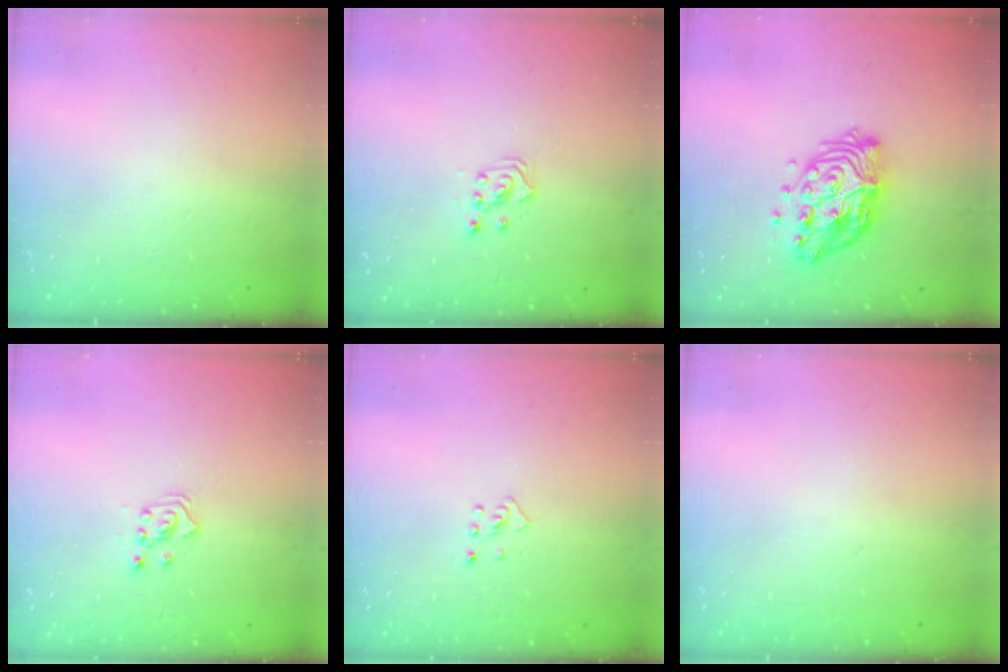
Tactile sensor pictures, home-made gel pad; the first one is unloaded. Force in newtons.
{"total": 2.9, "press": 2.9, "slide": 0.2}
{"total": 14.1, "press": 14.1, "slide": 1.1}
{"total": 2.9, "press": 2.9, "slide": 0.2}
{"total": 2.5, "press": 2.4, "slide": 0.8}
{"total": 0.0}